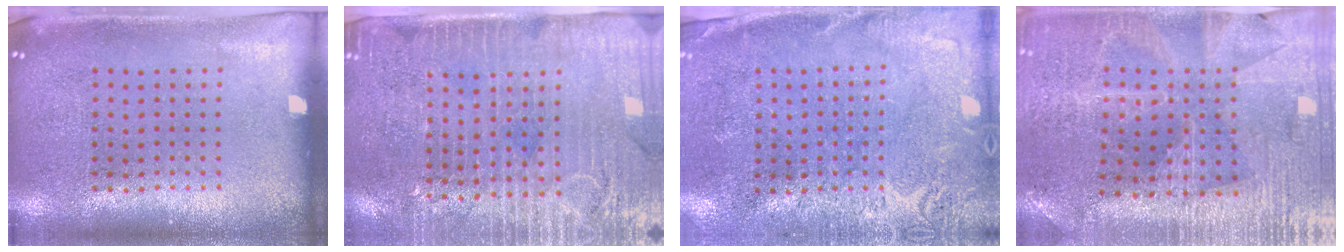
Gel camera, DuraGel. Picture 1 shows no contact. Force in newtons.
{"total": 3.6, "press": 3.2, "slide": 1.8}
{"total": 2.7, "press": 2.4, "slide": 1.1}
{"total": 2.0, "press": 2.0, "slide": 0.3}